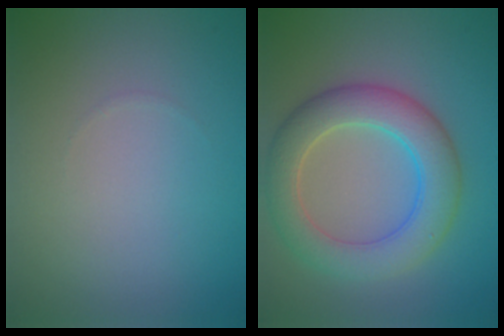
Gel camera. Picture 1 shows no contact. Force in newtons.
{"total": 6.2, "press": 6.2, "slide": 0.3}